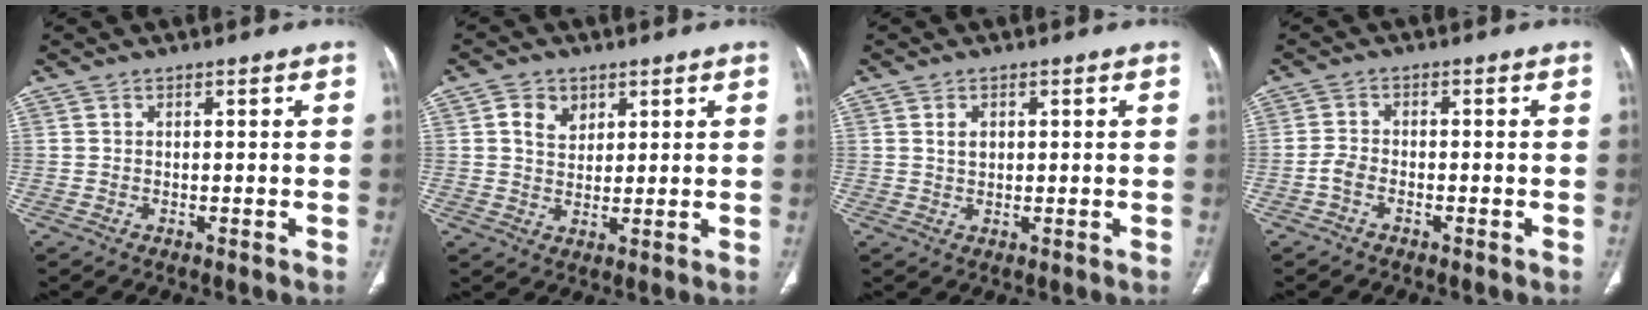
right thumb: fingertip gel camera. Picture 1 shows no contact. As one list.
[{"total": 5.2, "force": [2.2, 3.9, 2.5], "torque": [-0.026, -0.011, 0.040]}, {"total": 2.2, "force": [0.7, 1.5, 1.4], "torque": [-0.017, -0.003, 0.015]}, {"total": 2.4, "force": [-1.3, 1.4, 1.5], "torque": [-0.031, 0.012, -0.028]}]